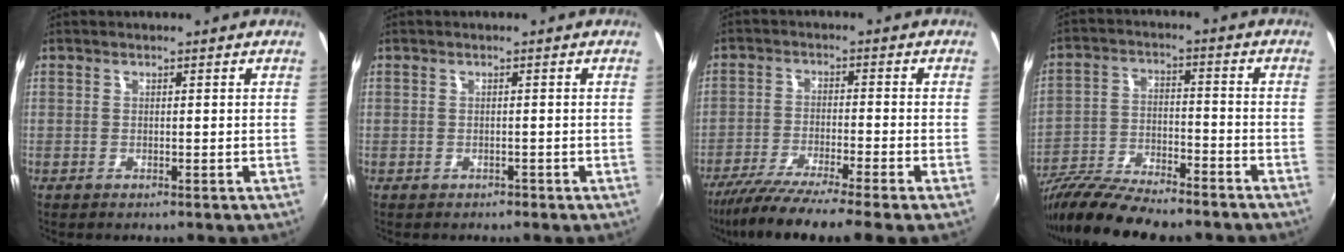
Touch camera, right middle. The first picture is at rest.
{"total": 1.0, "force": [-0.7, 0.6, 0.1], "torque": [-0.005, 0.000, -0.008]}
{"total": 11.4, "force": [-9.3, -1.2, 6.3], "torque": [-0.136, -0.042, -0.158]}
{"total": 17.2, "force": [-14.5, 3.6, 8.5], "torque": [-0.176, -0.033, -0.248]}